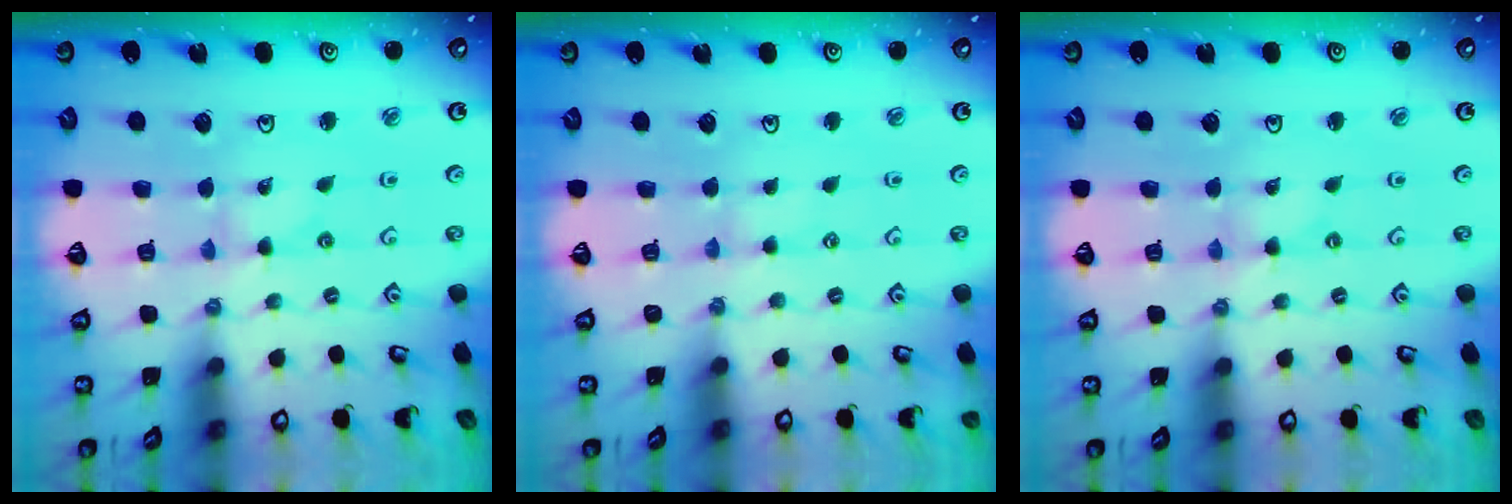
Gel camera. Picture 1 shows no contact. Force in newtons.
{"total": 1.0, "press": 0.9, "slide": 0.2}
{"total": 0.0}